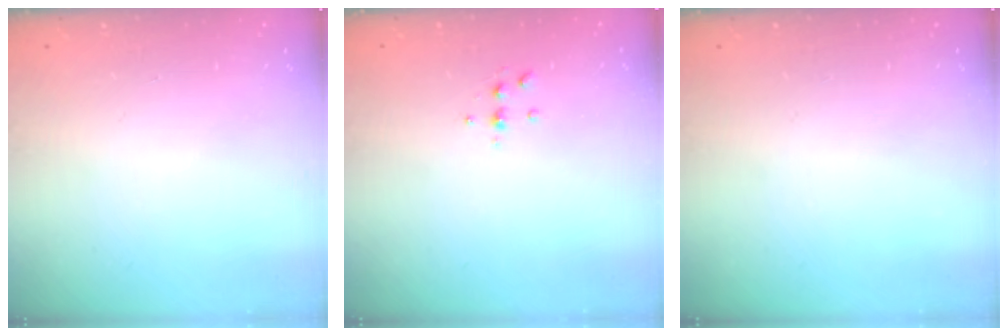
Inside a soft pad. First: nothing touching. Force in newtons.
{"total": 3.9, "press": 3.9, "slide": 0.6}
{"total": 0.0}